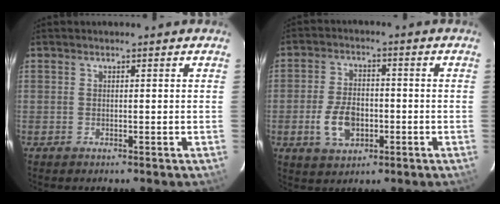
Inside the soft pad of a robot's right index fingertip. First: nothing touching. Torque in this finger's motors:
{"motor_torque": [1.37, -0.33, 0.63, 0.08]}